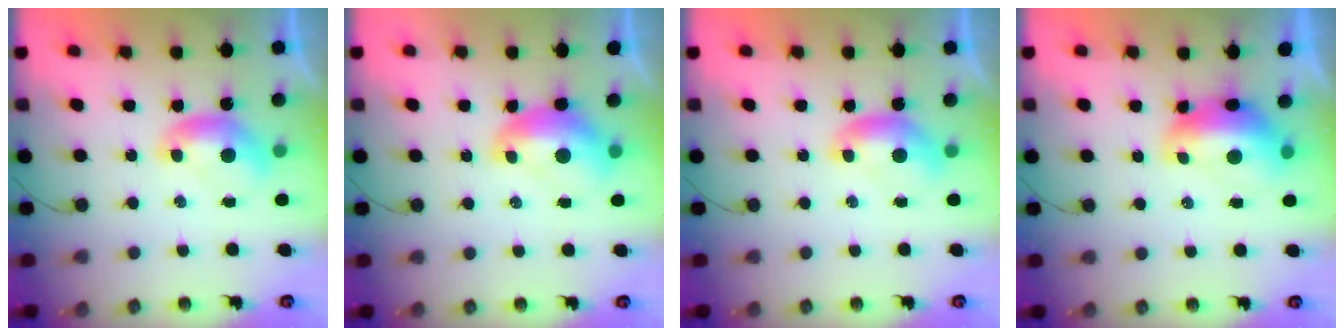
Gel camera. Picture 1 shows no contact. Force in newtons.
{"total": 2.4, "press": 2.3, "slide": 0.7}
{"total": 0.0}
{"total": 2.9, "press": 2.8, "slide": 0.7}